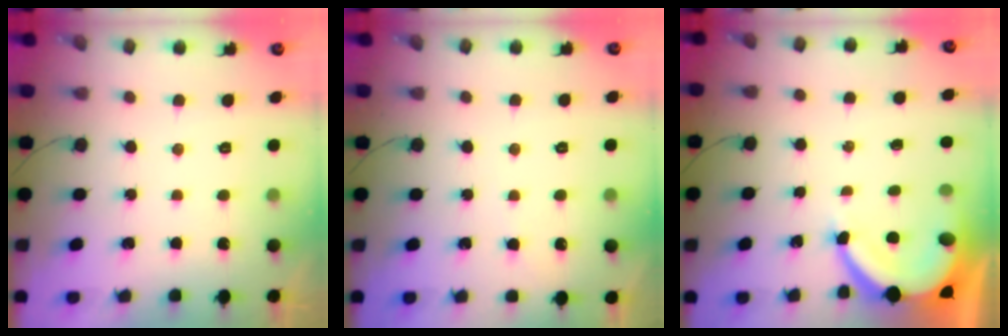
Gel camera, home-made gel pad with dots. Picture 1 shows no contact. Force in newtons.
{"total": 2.4, "press": 2.4, "slide": 0.3}
{"total": 8.7, "press": 8.6, "slide": 1.2}